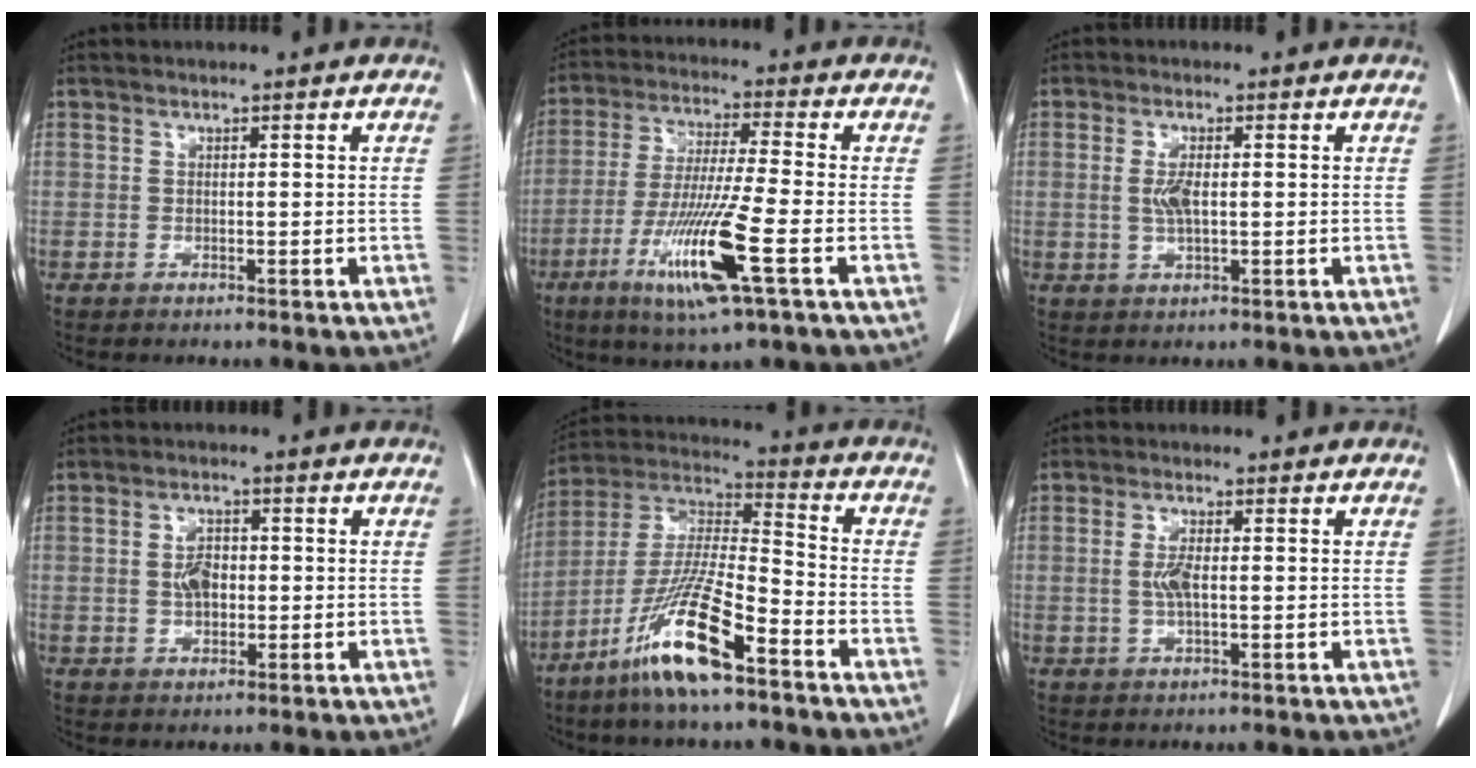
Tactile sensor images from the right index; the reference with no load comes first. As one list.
[{"total": 13.5, "force": [-5.3, -0.2, 12.4], "torque": [-0.252, -0.029, -0.101]}, {"total": 3.5, "force": [0.1, 1.0, 3.3], "torque": [-0.073, -0.003, 0.004]}, {"total": 4.0, "force": [-0.1, 2.3, 3.2], "torque": [-0.062, 0.004, 0.000]}, {"total": 14.7, "force": [-8.6, 1.3, 11.9], "torque": [-0.248, -0.025, -0.166]}, {"total": 3.3, "force": [0.0, 0.8, 3.2], "torque": [-0.071, -0.003, -0.001]}]